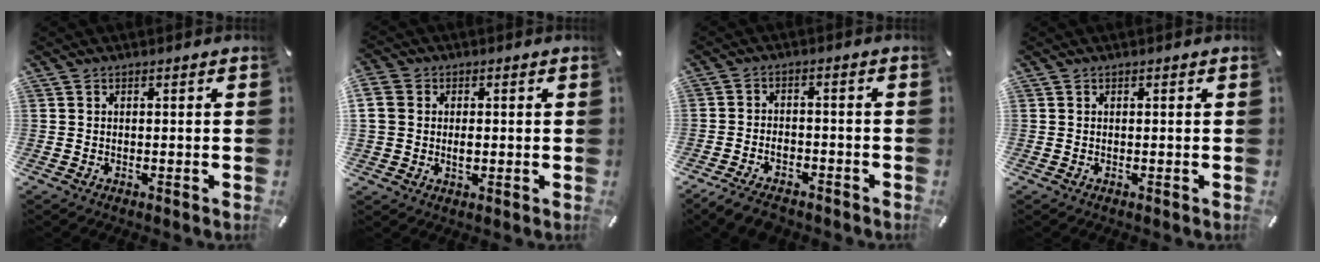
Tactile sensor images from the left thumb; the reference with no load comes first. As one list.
[{"total": 5.1, "force": [0.2, 4.5, 2.5], "torque": [-0.068, -0.003, -0.001]}, {"total": 5.6, "force": [-4.3, 2.7, 2.3], "torque": [-0.044, 0.020, -0.083]}, {"total": 0.0}]